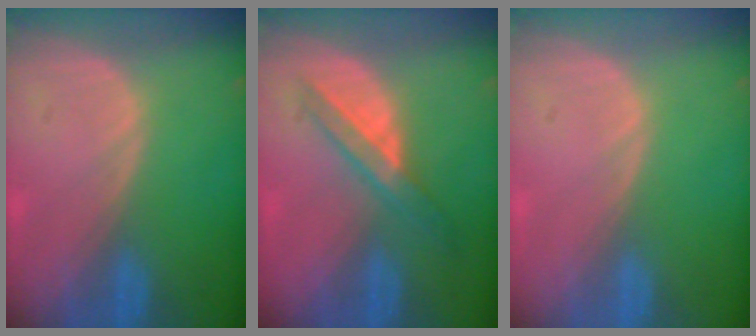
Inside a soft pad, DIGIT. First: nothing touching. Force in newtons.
{"total": 5.9, "press": 5.3, "slide": 2.6}
{"total": 0.0}